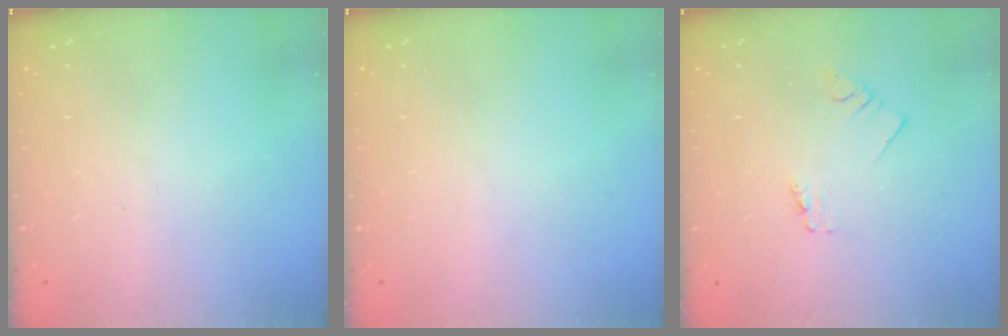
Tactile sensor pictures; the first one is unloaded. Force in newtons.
{"total": 0.0}
{"total": 0.0}